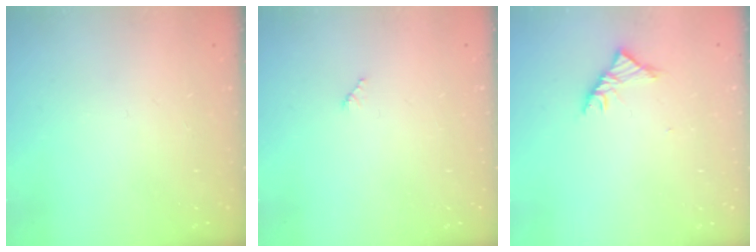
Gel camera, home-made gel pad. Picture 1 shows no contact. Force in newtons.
{"total": 2.5, "press": 2.5, "slide": 0.3}
{"total": 3.4, "press": 3.3, "slide": 0.8}